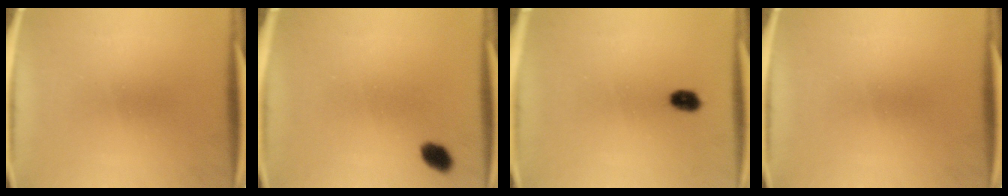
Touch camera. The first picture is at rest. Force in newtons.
{"total": 3.1}
{"total": 2.8}
{"total": 0.0}